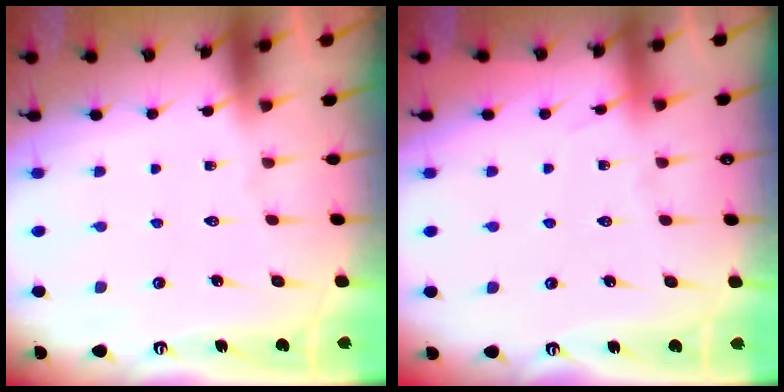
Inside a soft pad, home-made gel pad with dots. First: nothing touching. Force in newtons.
{"total": 3.7, "press": 3.7, "slide": 0.5}